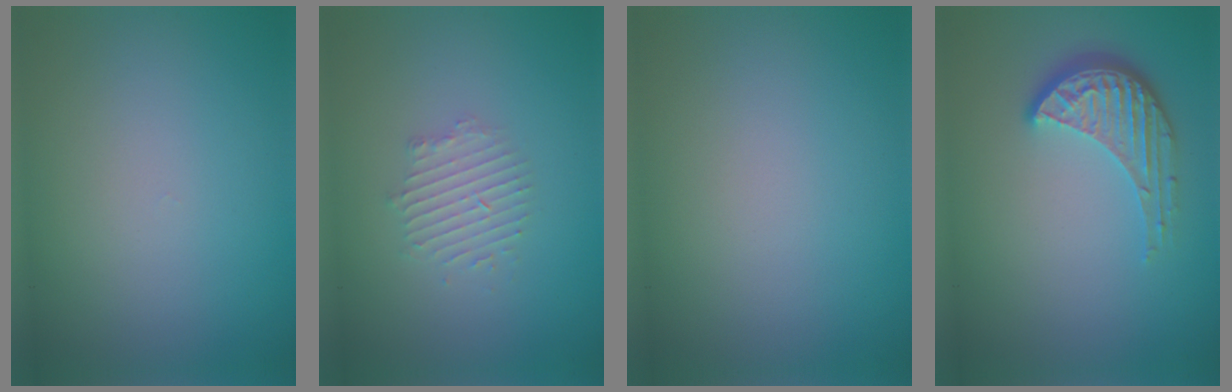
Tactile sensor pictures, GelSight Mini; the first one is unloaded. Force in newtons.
{"total": 2.1, "press": 2.1, "slide": 0.4}
{"total": 0.0}
{"total": 4.1, "press": 3.2, "slide": 2.7}